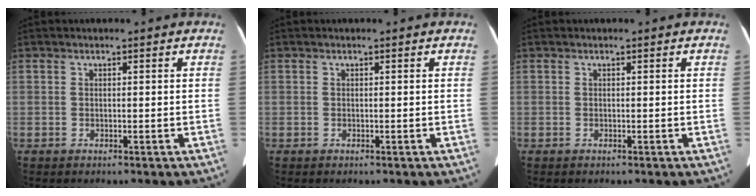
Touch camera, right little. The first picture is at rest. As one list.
[{"total": 0.0}, {"total": 0.0}]